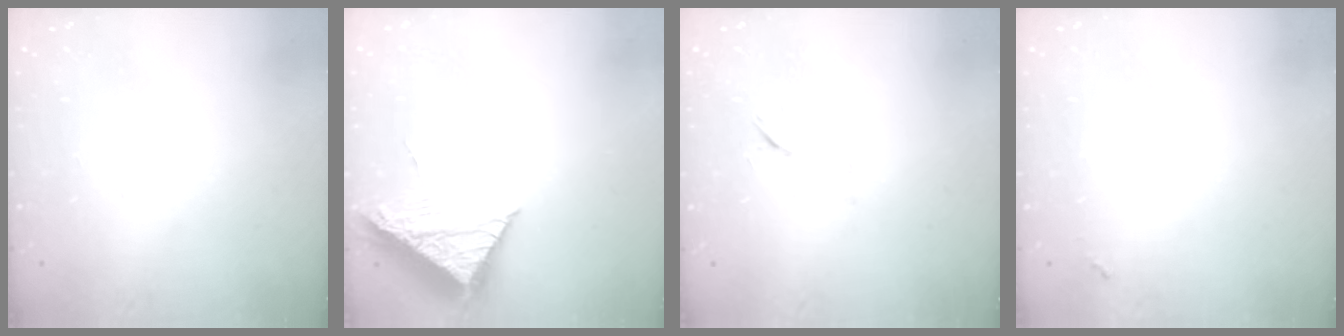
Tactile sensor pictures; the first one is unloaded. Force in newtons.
{"total": 9.4, "press": 9.4, "slide": 0.5}
{"total": 5.3, "press": 5.2, "slide": 1.0}
{"total": 3.5, "press": 3.5, "slide": 0.3}